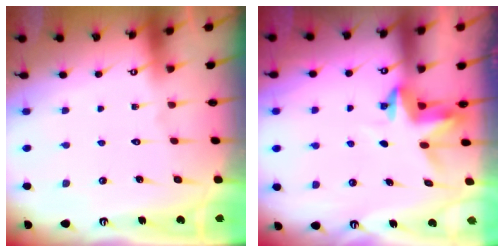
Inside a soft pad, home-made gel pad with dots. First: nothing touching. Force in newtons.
{"total": 3.8, "press": 3.8, "slide": 0.3}